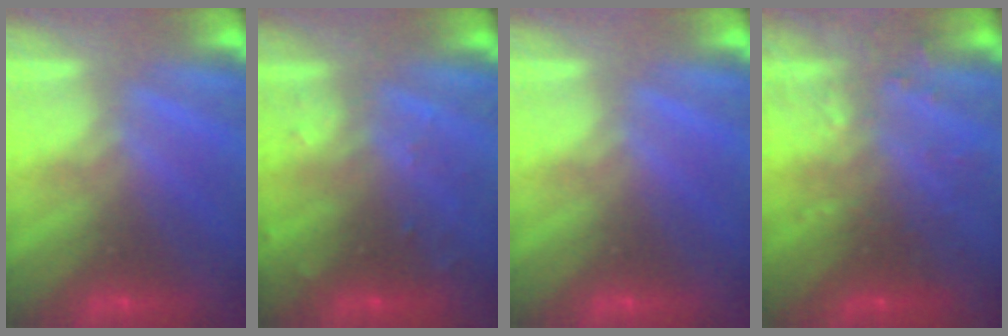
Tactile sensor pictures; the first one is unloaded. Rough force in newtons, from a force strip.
{"total": 2.9}
{"total": 0.0}
{"total": 2.9}